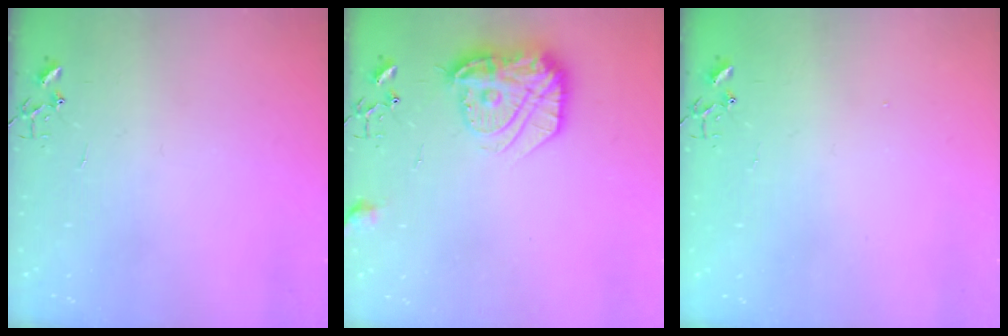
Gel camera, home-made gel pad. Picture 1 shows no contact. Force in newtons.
{"total": 17.2, "press": 17.2, "slide": 1.1}
{"total": 1.3, "press": 1.2, "slide": 0.1}